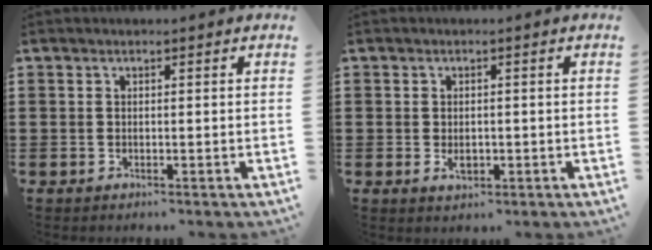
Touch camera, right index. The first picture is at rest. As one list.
[{"total": 2.0, "force": [-0.3, 1.2, 1.6], "torque": [-0.030, 0.002, -0.005]}]